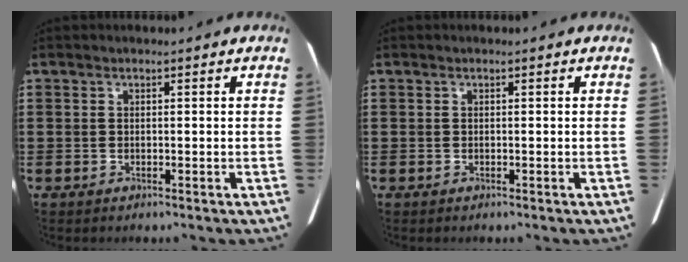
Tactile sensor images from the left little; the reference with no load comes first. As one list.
[{"total": 0.0}]